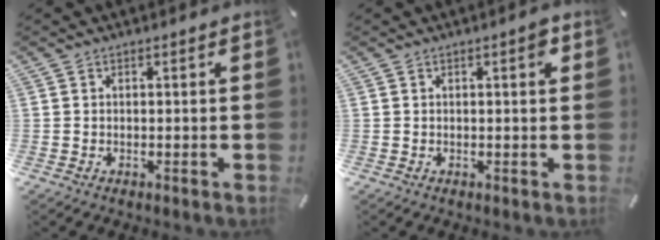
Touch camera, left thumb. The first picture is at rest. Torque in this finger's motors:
{"motor_torque": [0.28, 0.57, -0.02, -0.35, 0.08]}